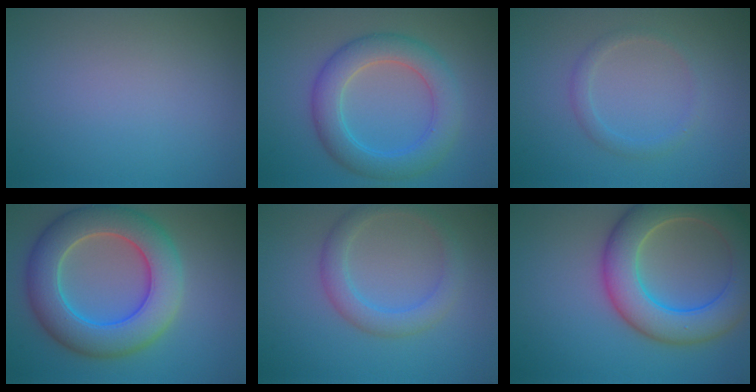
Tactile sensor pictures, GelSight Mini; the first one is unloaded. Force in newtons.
{"total": 5.4, "press": 5.4, "slide": 0.1}
{"total": 1.5, "press": 1.5, "slide": 0.1}
{"total": 9.1, "press": 9.1, "slide": 0.5}
{"total": 3.1, "press": 3.1, "slide": 0.1}
{"total": 8.5, "press": 8.5, "slide": 0.3}